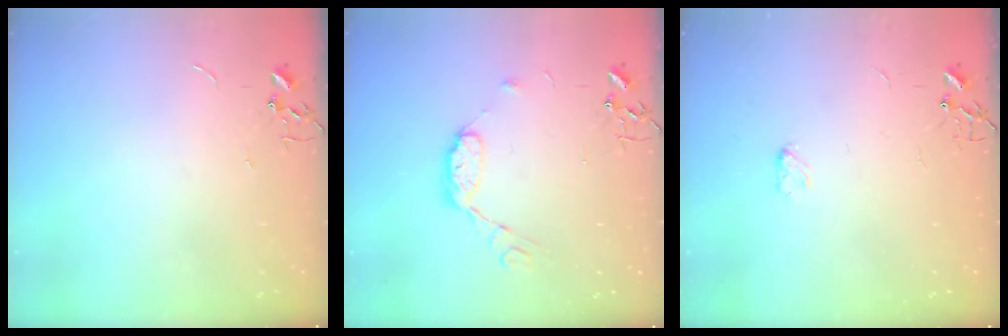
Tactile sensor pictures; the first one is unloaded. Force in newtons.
{"total": 9.1, "press": 9.1, "slide": 0.6}
{"total": 3.1, "press": 3.1, "slide": 0.4}